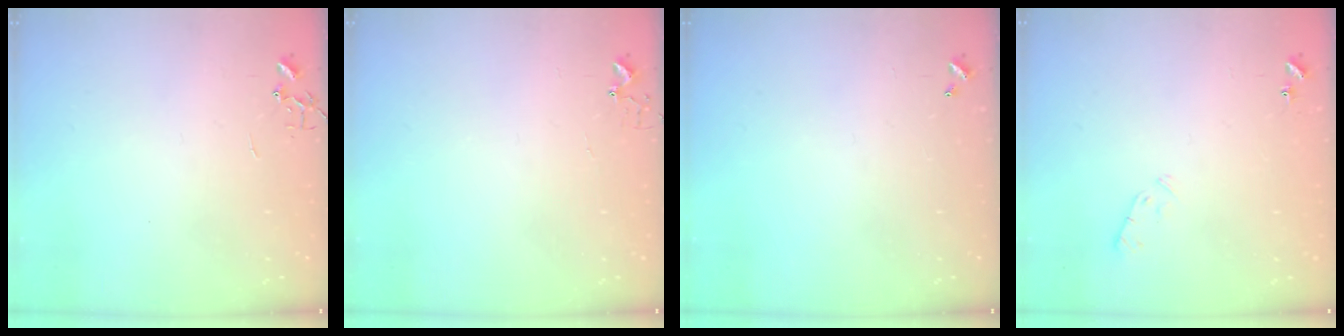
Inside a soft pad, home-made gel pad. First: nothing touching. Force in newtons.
{"total": 3.8, "press": 3.8, "slide": 0.3}
{"total": 0.0}
{"total": 4.5, "press": 4.5, "slide": 0.4}